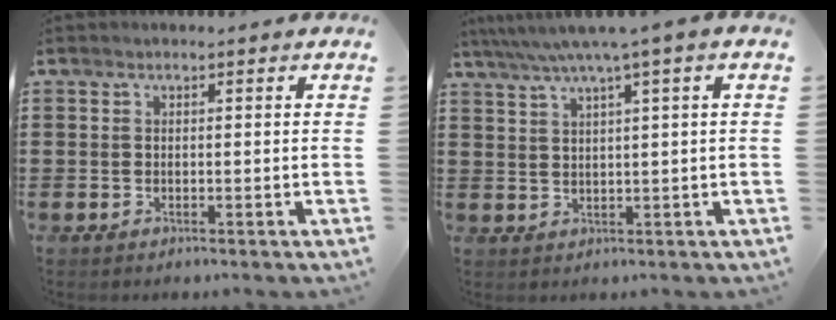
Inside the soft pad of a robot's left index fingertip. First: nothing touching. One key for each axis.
{"total": 4.0, "fx": 2.1, "fy": -0.6, "fz": 3.3, "tx": -0.071, "ty": -0.006, "tz": 0.032}